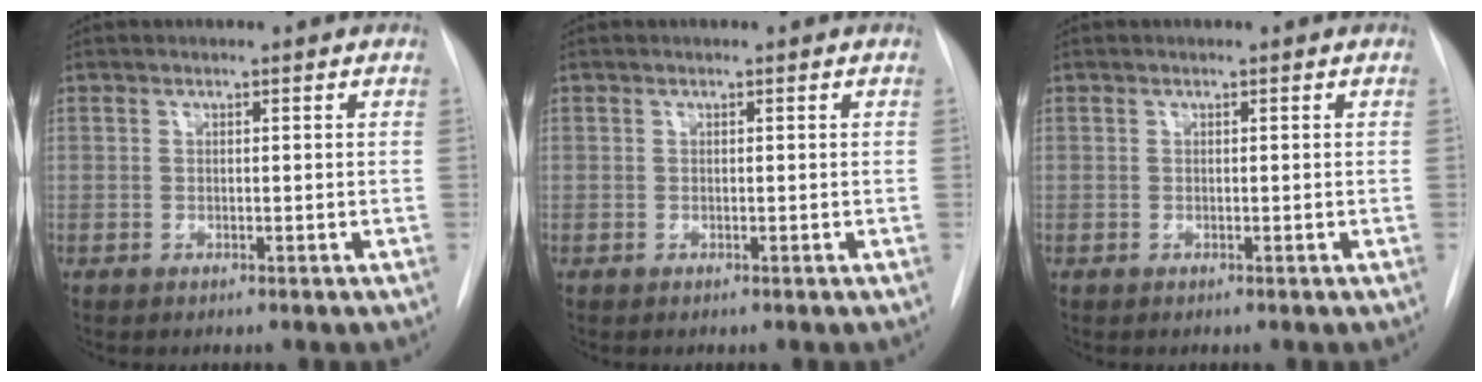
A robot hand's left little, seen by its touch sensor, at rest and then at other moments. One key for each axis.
{"total": 0.0}
{"total": 0.0}